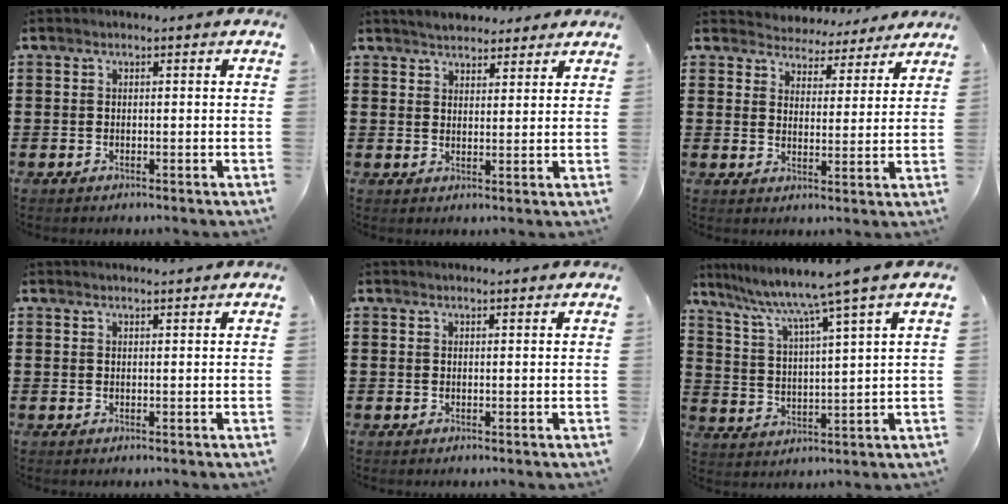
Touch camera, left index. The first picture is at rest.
{"total": 3.2, "force": [3.0, 0.9, 0.3], "torque": [-0.014, 0.000, 0.057]}
{"total": 4.4, "force": [4.3, 0.9, -0.3], "torque": [-0.019, -0.028, 0.075]}
{"total": 1.2, "force": [1.2, -0.1, 0.2], "torque": [-0.006, -0.002, 0.024]}
{"total": 1.1, "force": [1.1, 0.0, 0.2], "torque": [-0.006, -0.002, 0.022]}
{"total": 7.4, "force": [5.9, -1.4, 4.2], "torque": [-0.106, -0.046, 0.090]}